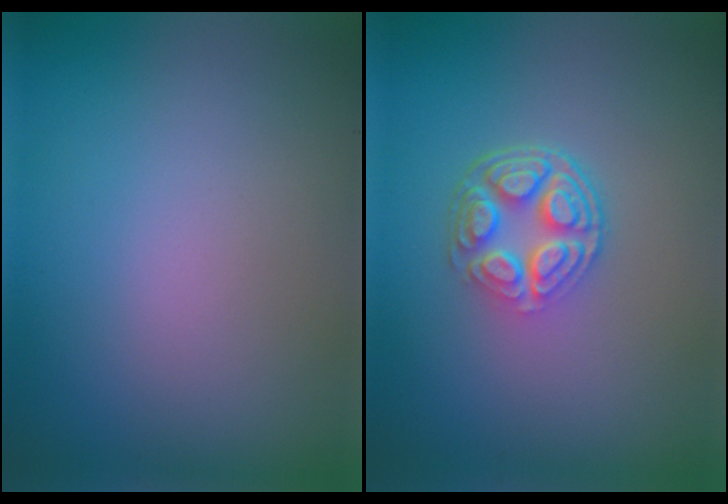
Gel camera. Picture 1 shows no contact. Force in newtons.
{"total": 5.0, "press": 3.7, "slide": 3.4}